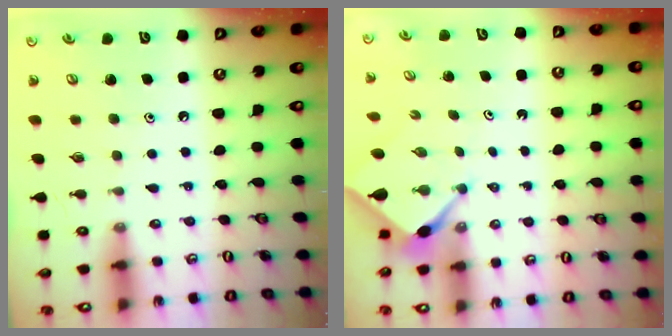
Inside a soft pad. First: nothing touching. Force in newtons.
{"total": 2.3, "press": 2.3, "slide": 0.3}